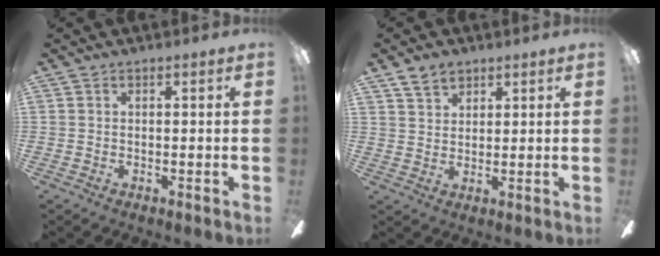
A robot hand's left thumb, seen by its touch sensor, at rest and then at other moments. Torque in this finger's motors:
{"motor_torque": [-0.05, 0.01, -0.14, 0.18, 0.00]}